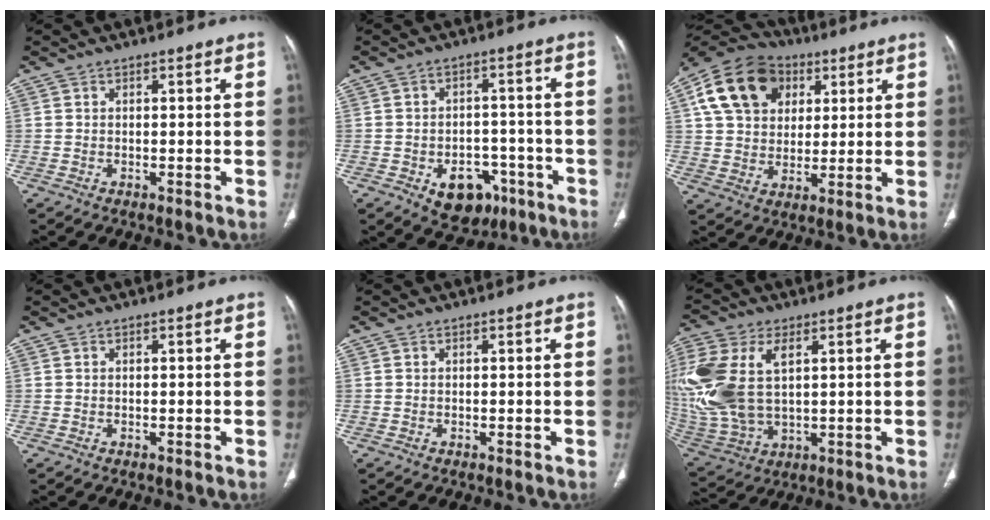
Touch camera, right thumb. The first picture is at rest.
{"total": 9.9, "force": [-4.8, 6.8, 5.4], "torque": [-0.041, 0.031, -0.057]}
{"total": 17.1, "force": [6.2, 12.7, 9.7], "torque": [-0.164, 0.007, 0.104]}
{"total": 0.0}
{"total": 0.0}
{"total": 20.8, "force": [4.4, 12.1, 16.3], "torque": [-0.401, -0.009, 0.091]}